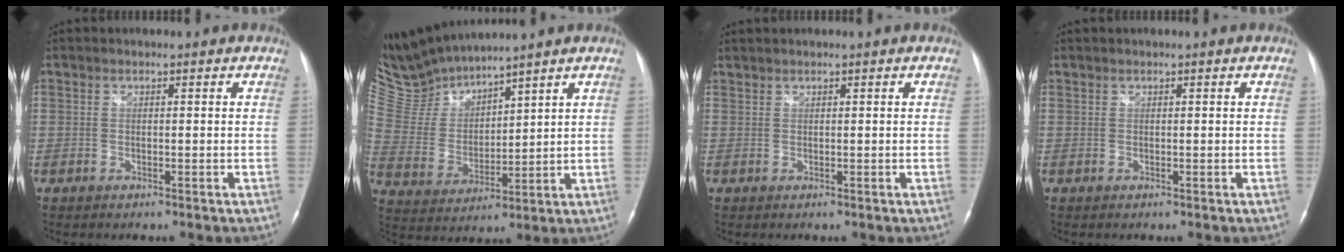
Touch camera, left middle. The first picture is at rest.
{"total": 9.6, "force": [9.6, -0.2, 0.6], "torque": [-0.044, 0.005, 0.219]}
{"total": 0.7, "force": [0.7, 0.0, 0.0], "torque": [-0.008, 0.010, 0.021]}
{"total": 0.0}